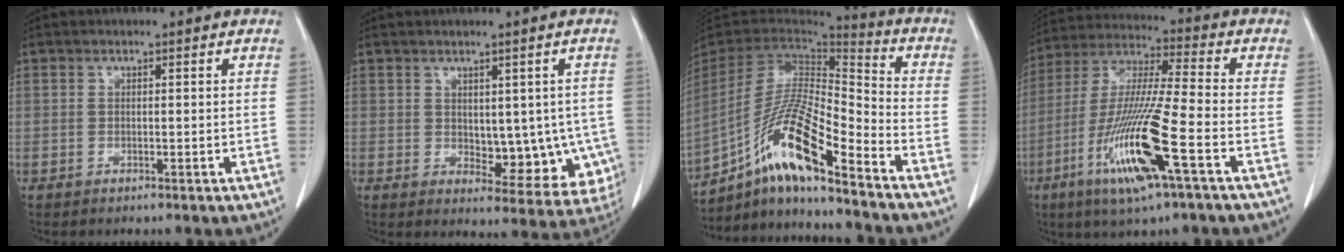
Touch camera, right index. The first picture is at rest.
{"total": 9.7, "force": [-0.8, 5.6, 7.9], "torque": [-0.070, 0.001, 0.005]}
{"total": 17.2, "force": [-11.0, 1.7, 13.1], "torque": [-0.269, -0.011, -0.203]}
{"total": 16.8, "force": [-6.8, 0.5, 15.3], "torque": [-0.319, -0.023, -0.128]}